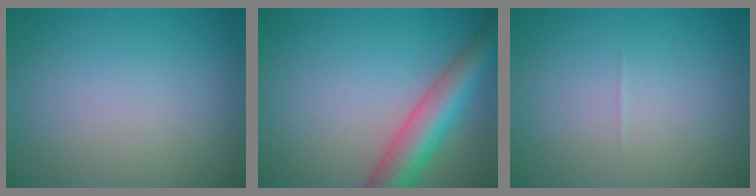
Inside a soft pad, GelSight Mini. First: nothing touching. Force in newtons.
{"total": 6.7, "press": 6.7, "slide": 0.3}
{"total": 0.0}